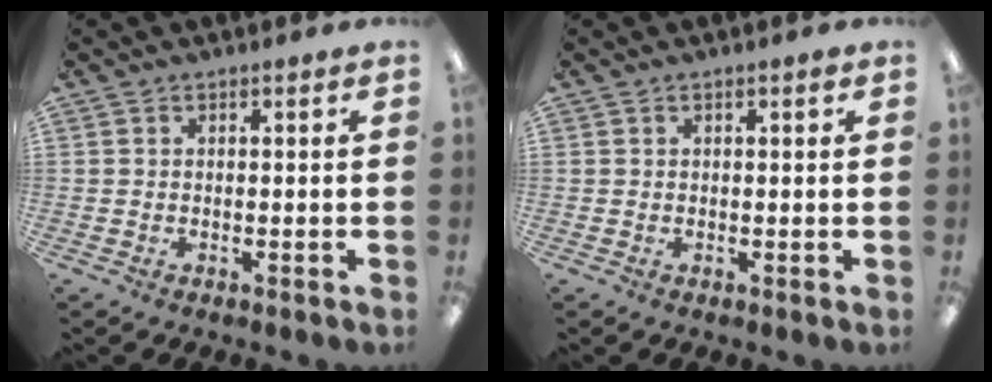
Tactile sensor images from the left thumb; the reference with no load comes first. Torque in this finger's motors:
{"motor_torque": [-0.01, 0.08, -0.14, -0.04, -0.03]}